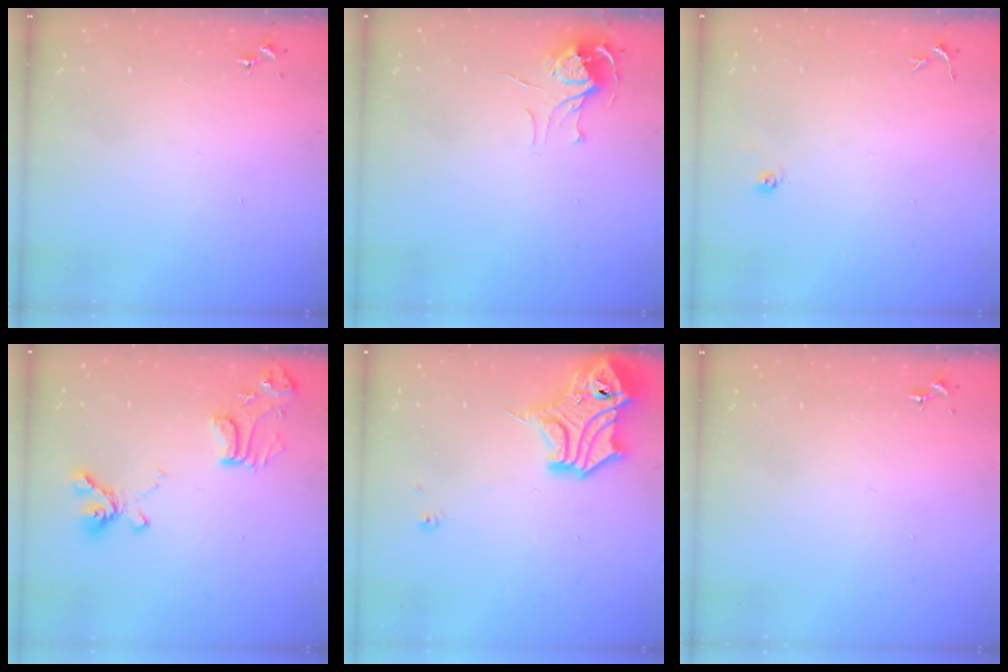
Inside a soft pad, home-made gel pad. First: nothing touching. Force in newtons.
{"total": 7.0, "press": 7.0, "slide": 0.6}
{"total": 5.1, "press": 5.0, "slide": 0.4}
{"total": 14.3, "press": 14.2, "slide": 1.7}
{"total": 15.5, "press": 15.4, "slide": 1.8}
{"total": 0.0}